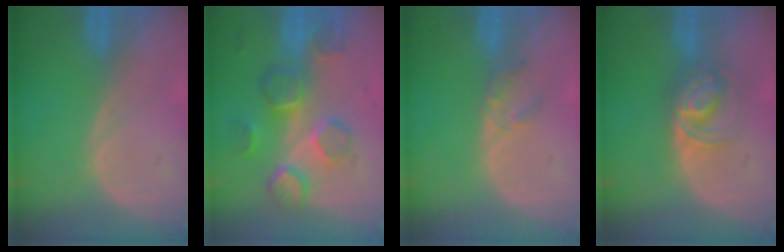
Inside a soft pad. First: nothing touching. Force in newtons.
{"total": 8.6, "press": 8.0, "slide": 3.0}
{"total": 2.3, "press": 2.0, "slide": 1.1}
{"total": 6.0, "press": 5.6, "slide": 2.3}